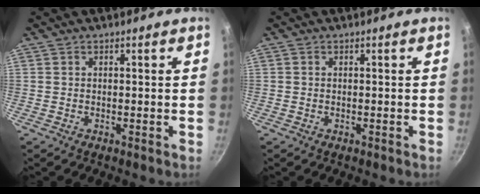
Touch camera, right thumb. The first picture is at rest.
{"total": 0.0}